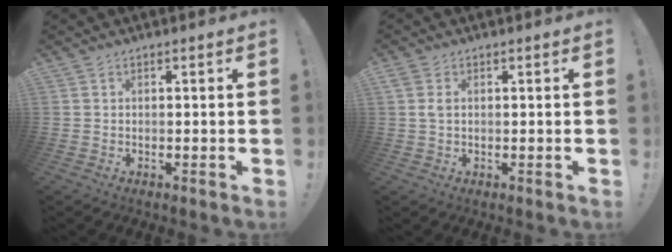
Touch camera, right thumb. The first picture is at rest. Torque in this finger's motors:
{"motor_torque": [0.62, 0.73, 0.10, -0.14, 0.00]}